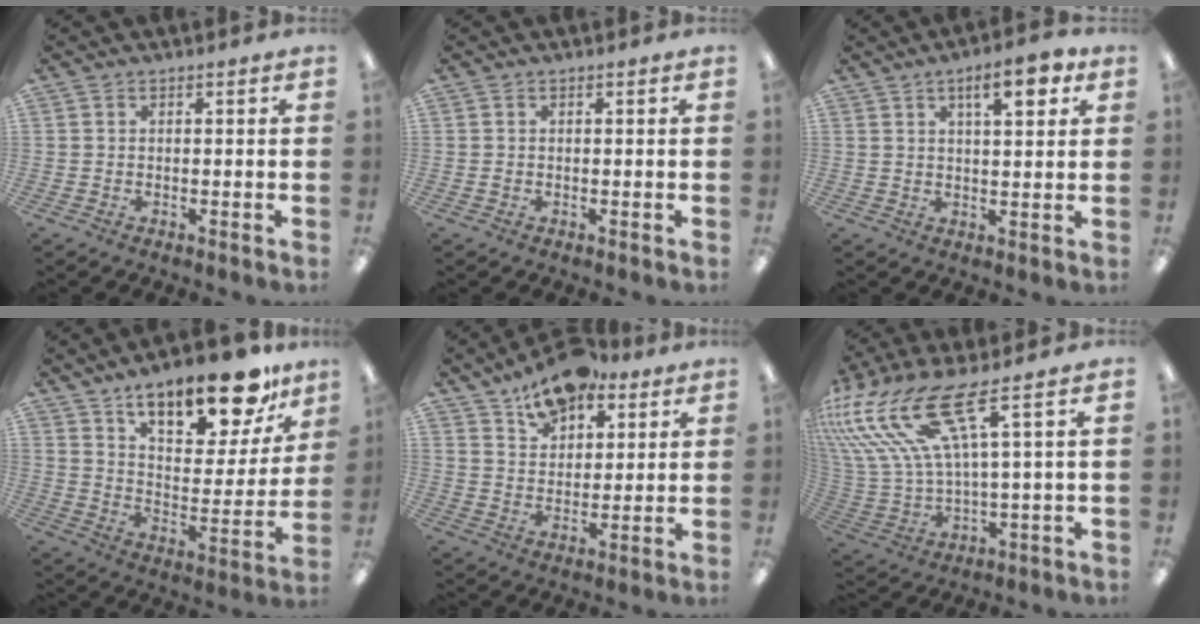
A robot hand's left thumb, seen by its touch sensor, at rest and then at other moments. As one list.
[{"total": 0.9, "force": [0.1, 0.5, 0.7], "torque": [-0.015, 0.003, 0.001]}, {"total": 8.3, "force": [4.3, 2.8, 6.6], "torque": [-0.087, -0.014, 0.065]}, {"total": 20.6, "force": [15.0, 8.0, 11.6], "torque": [-0.168, -0.092, 0.251]}, {"total": 11.7, "force": [8.5, 6.4, 4.8], "torque": [-0.065, -0.046, 0.154]}, {"total": 19.5, "force": [10.6, 6.5, 15.0], "torque": [-0.320, -0.054, 0.183]}]